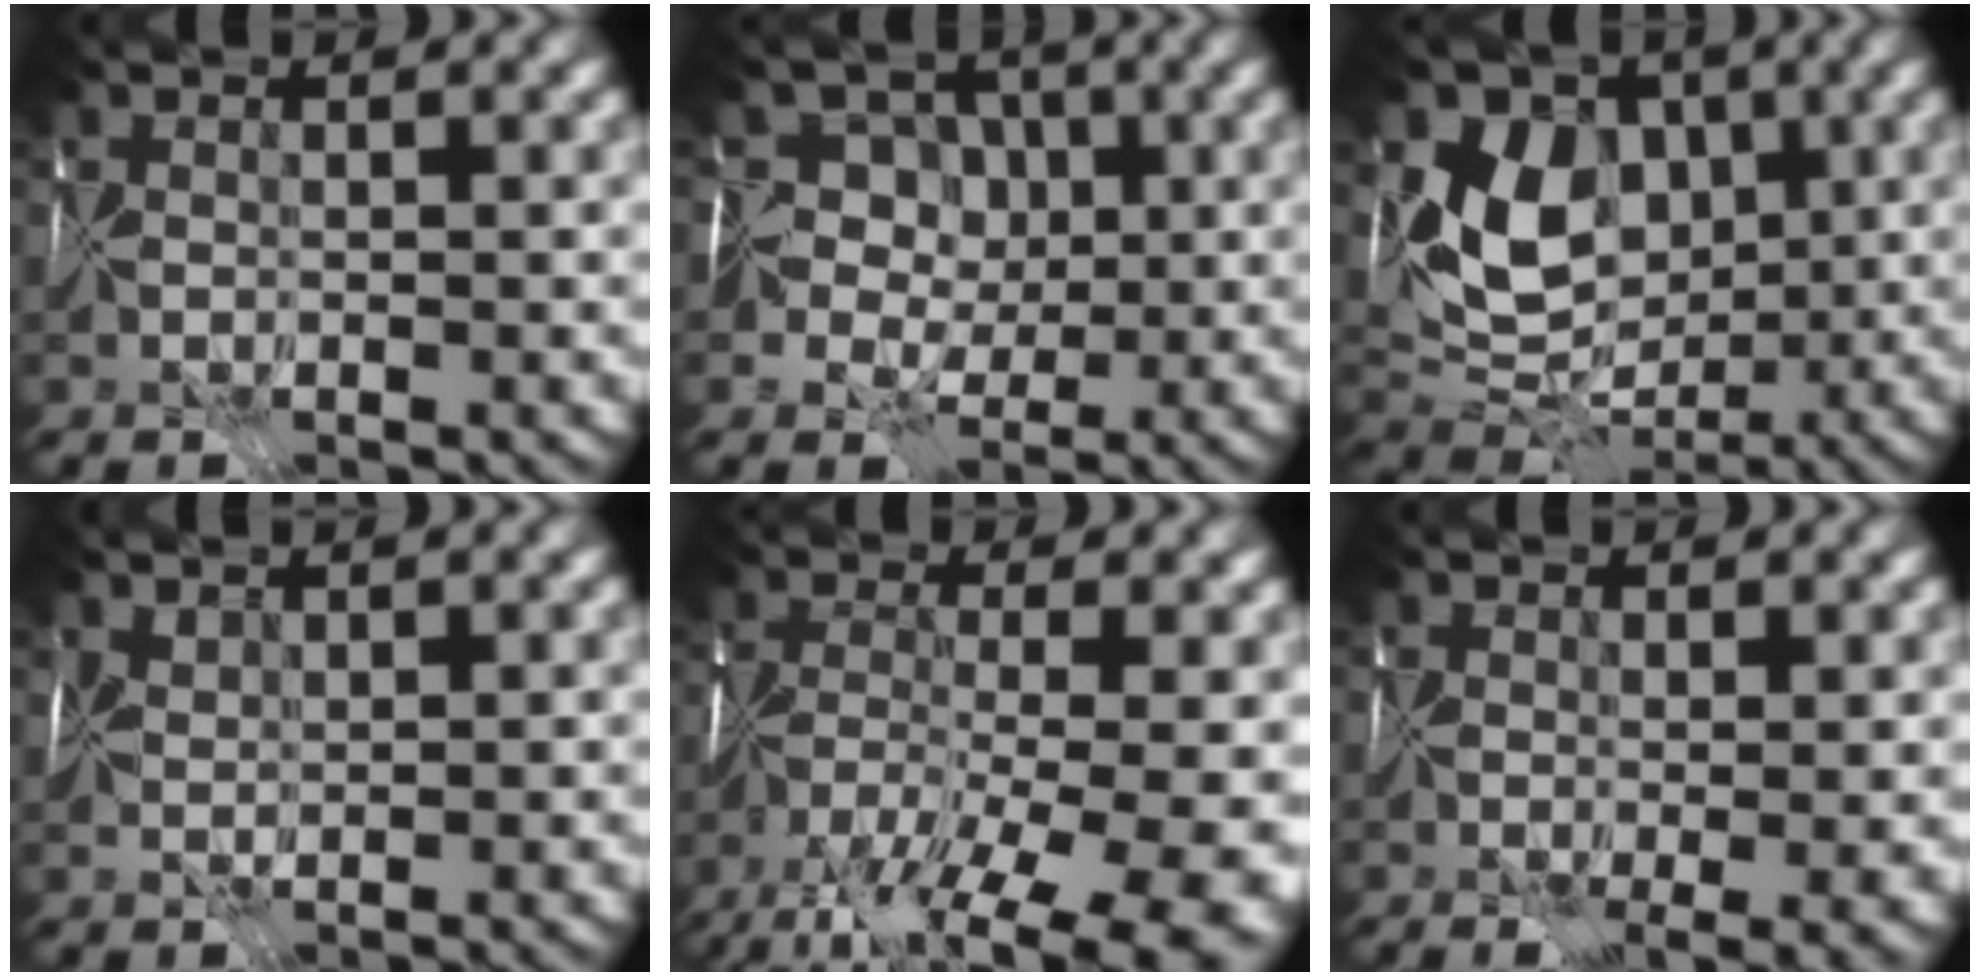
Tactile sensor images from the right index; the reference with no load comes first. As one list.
[{"total": 5.6, "force": [0.7, 4.8, 2.8], "torque": [-0.032, 0.018, -0.021]}, {"total": 7.5, "force": [1.6, 5.7, 4.6], "torque": [-0.081, -0.007, 0.021]}, {"total": 1.2, "force": [1.0, 0.4, 0.3], "torque": [-0.013, 0.006, 0.020]}, {"total": 15.5, "force": [-9.5, 5.6, 10.9], "torque": [-0.189, -0.019, -0.126]}, {"total": 3.8, "force": [-0.6, 1.2, 3.6], "torque": [-0.051, -0.009, -0.006]}]